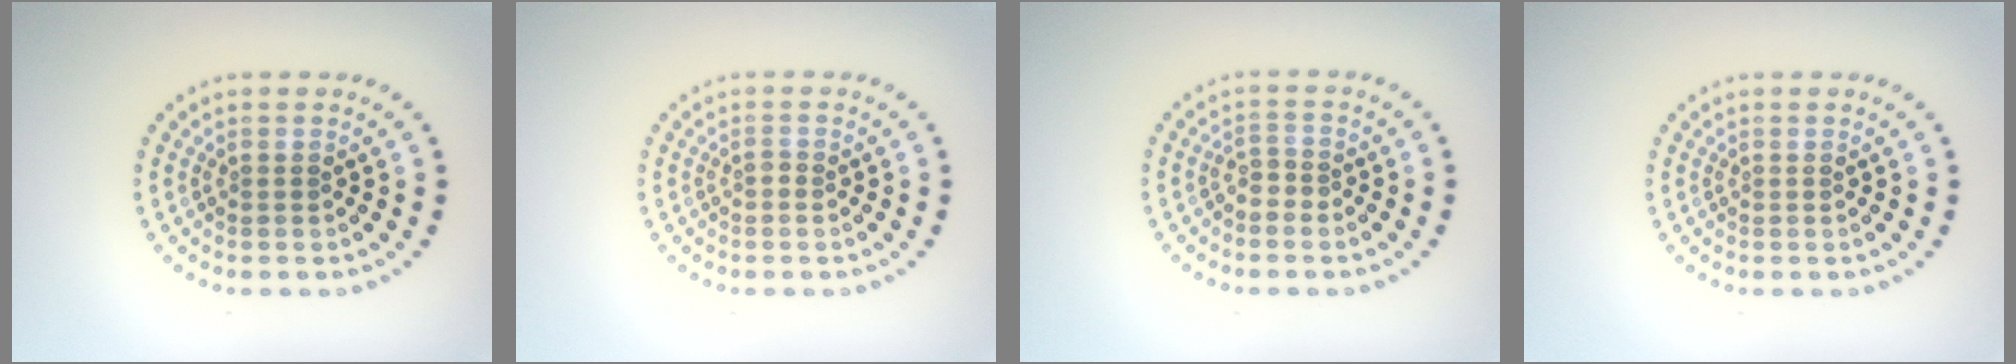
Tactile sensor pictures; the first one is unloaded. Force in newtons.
{"total": 0.6, "press": 0.4, "slide": 0.3}
{"total": 1.4, "press": 1.1, "slide": 0.8}
{"total": 0.0}